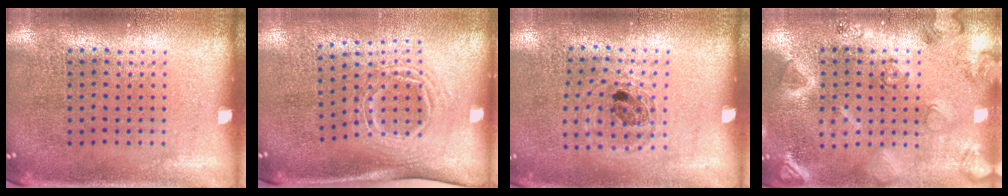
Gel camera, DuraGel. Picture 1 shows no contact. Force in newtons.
{"total": 1.7, "press": 1.2, "slide": 1.2}
{"total": 0.9, "press": 0.9, "slide": 0.1}
{"total": 2.5, "press": 2.5, "slide": 0.1}